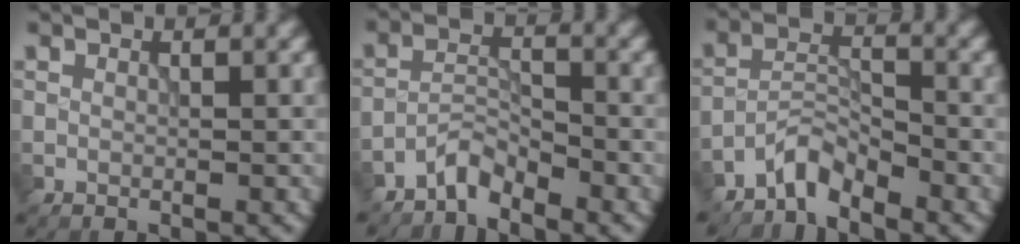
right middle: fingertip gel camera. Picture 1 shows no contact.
{"total": 2.5, "force": [-2.3, 0.6, 0.7], "torque": [-0.011, 0.011, -0.051]}
{"total": 3.0, "force": [-2.7, 0.8, 1.1], "torque": [-0.016, 0.012, -0.060]}